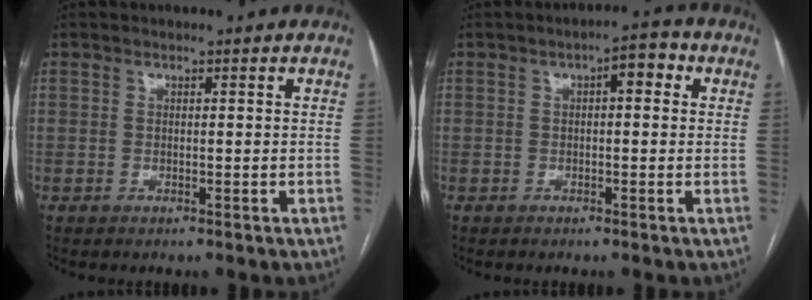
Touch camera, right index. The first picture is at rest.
{"total": 4.0, "force": [1.0, 1.3, 3.6], "torque": [-0.049, 0.019, 0.011]}